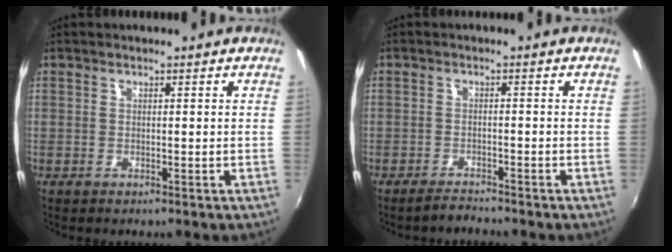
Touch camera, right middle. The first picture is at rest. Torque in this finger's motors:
{"motor_torque": [0.17, -0.25, -0.03, -0.02]}